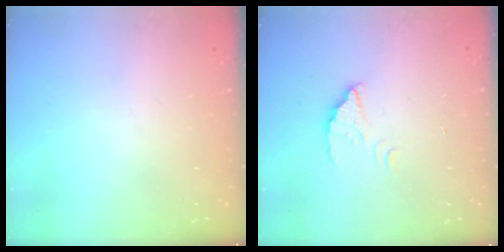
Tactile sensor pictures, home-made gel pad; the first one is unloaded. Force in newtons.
{"total": 2.4, "press": 2.4, "slide": 0.1}